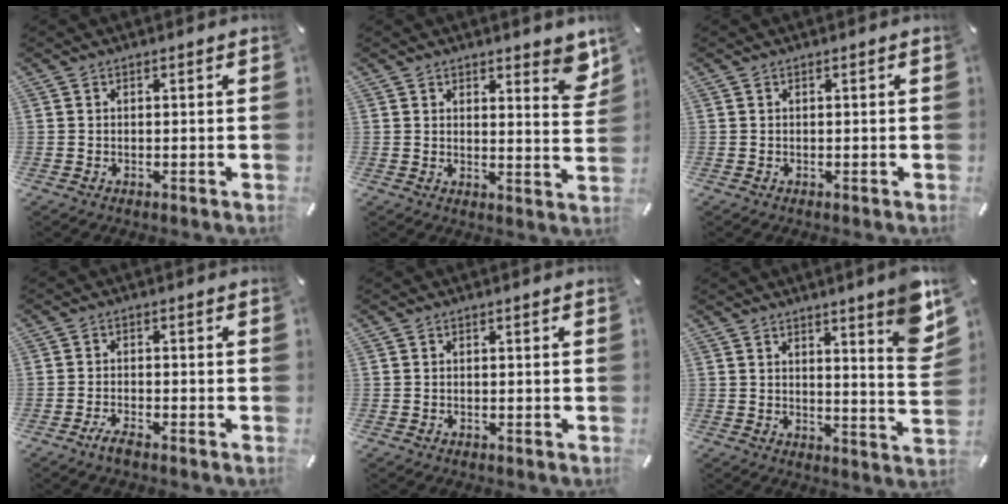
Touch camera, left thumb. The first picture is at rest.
{"total": 7.2, "force": [4.9, 3.0, 4.3], "torque": [-0.032, -0.036, 0.080]}
{"total": 0.0}
{"total": 2.7, "force": [-2.2, 0.6, 1.5], "torque": [-0.038, 0.006, -0.047]}
{"total": 0.0}
{"total": 11.0, "force": [6.5, 1.4, 8.8], "torque": [-0.110, -0.062, 0.105]}